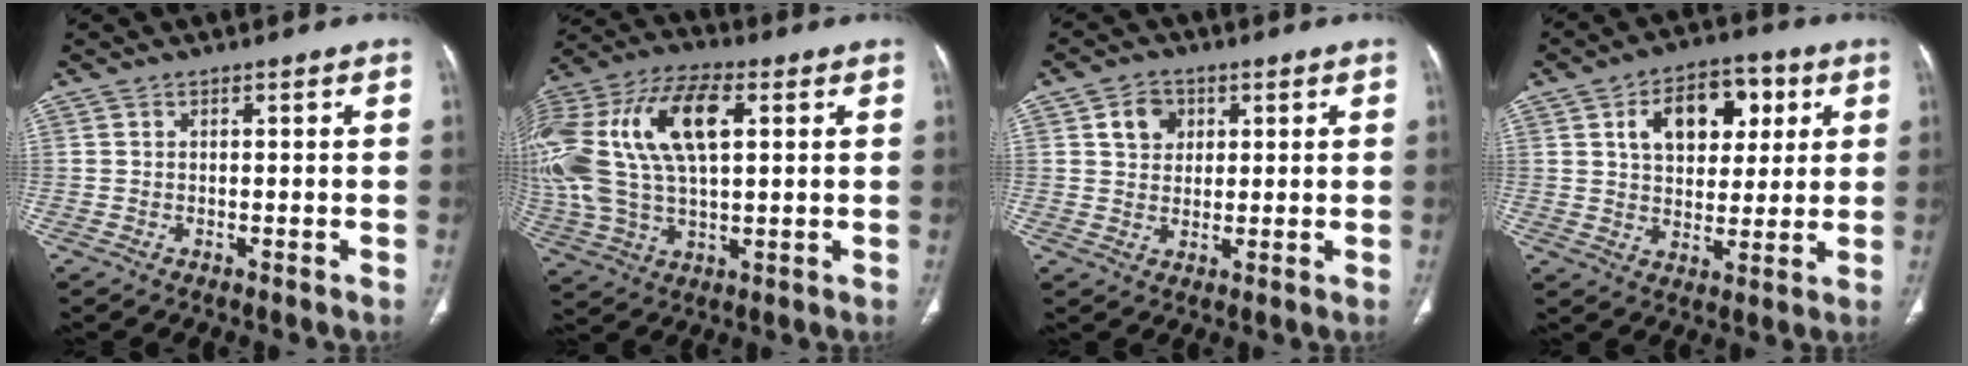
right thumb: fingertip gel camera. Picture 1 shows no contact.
{"total": 25.9, "force": [6.0, 13.4, 21.3], "torque": [-0.494, 0.030, 0.110]}
{"total": 4.2, "force": [1.4, 3.3, 2.0], "torque": [-0.018, -0.001, 0.025]}
{"total": 13.7, "force": [4.6, 8.8, 9.5], "torque": [-0.101, 0.002, 0.072]}